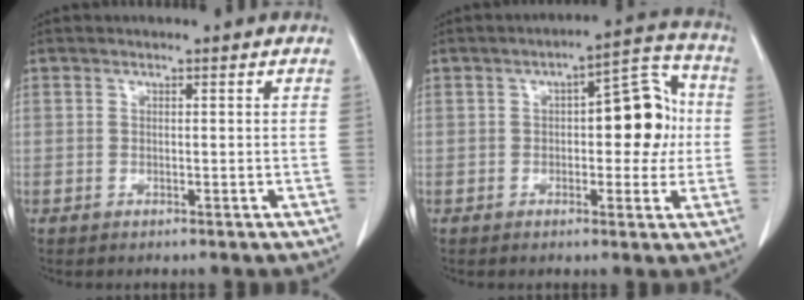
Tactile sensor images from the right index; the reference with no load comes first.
{"total": 10.5, "force": [0.6, 4.3, 9.6], "torque": [-0.116, 0.037, 0.009]}